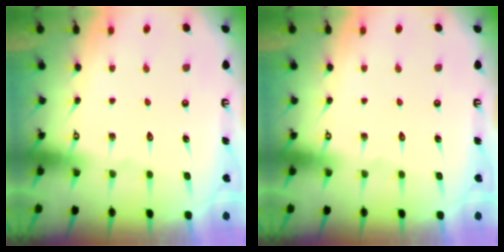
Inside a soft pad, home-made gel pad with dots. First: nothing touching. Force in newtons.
{"total": 0.0}